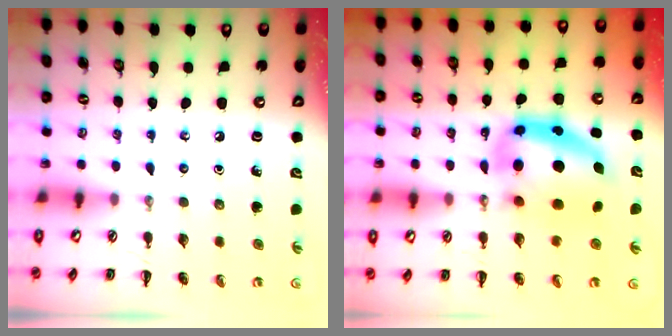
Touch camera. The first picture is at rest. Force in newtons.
{"total": 11.7, "press": 11.3, "slide": 2.8}